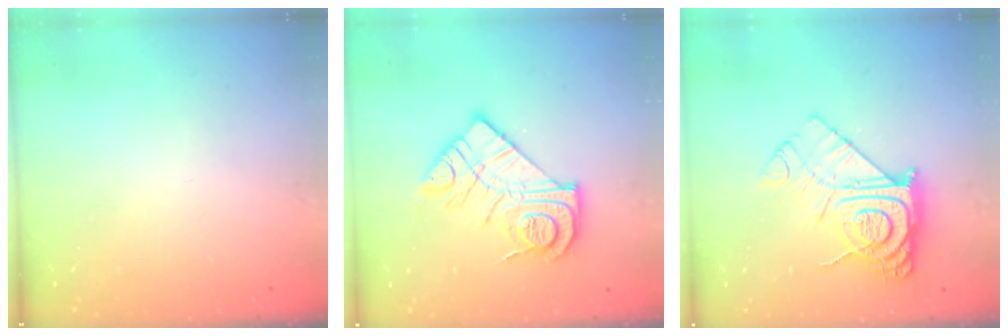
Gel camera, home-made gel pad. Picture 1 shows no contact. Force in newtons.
{"total": 16.3, "press": 16.2, "slide": 1.1}
{"total": 13.5, "press": 13.5, "slide": 1.1}